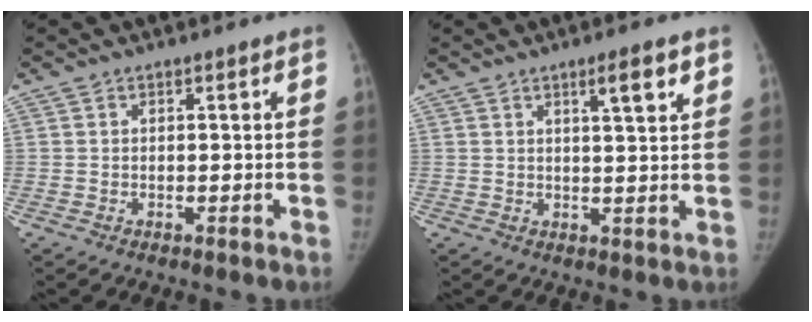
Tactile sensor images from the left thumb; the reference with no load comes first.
{"total": 4.9, "force": [2.7, 0.7, 4.1], "torque": [-0.056, -0.016, 0.042]}